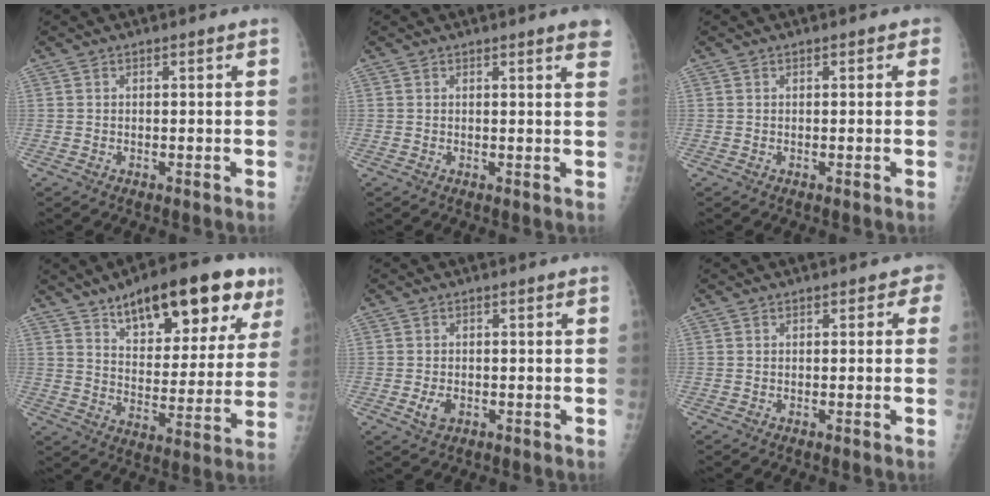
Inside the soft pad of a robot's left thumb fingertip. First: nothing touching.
{"total": 3.4, "force": [2.5, 0.3, 2.4], "torque": [-0.022, -0.005, 0.021]}
{"total": 0.9, "force": [0.4, 0.6, 0.5], "torque": [0.006, 0.002, -0.001]}
{"total": 20.0, "force": [11.2, 8.1, 14.4], "torque": [-0.158, -0.024, 0.159]}
{"total": 2.7, "force": [-0.8, 1.7, 1.9], "torque": [-0.033, -0.001, -0.012]}
{"total": 1.7, "force": [0.6, 1.3, 0.9], "torque": [0.011, 0.005, -0.002]}